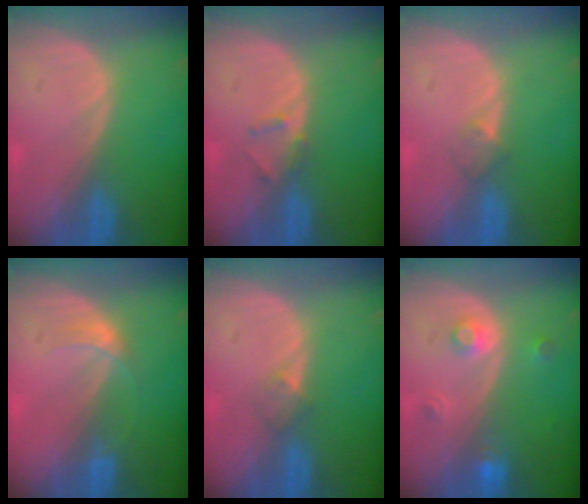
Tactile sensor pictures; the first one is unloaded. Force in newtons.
{"total": 1.8, "press": 1.5, "slide": 0.9}
{"total": 2.0, "press": 1.6, "slide": 1.1}
{"total": 2.1, "press": 2.1, "slide": 0.2}
{"total": 2.0, "press": 1.6, "slide": 1.1}
{"total": 3.1, "press": 2.8, "slide": 1.2}